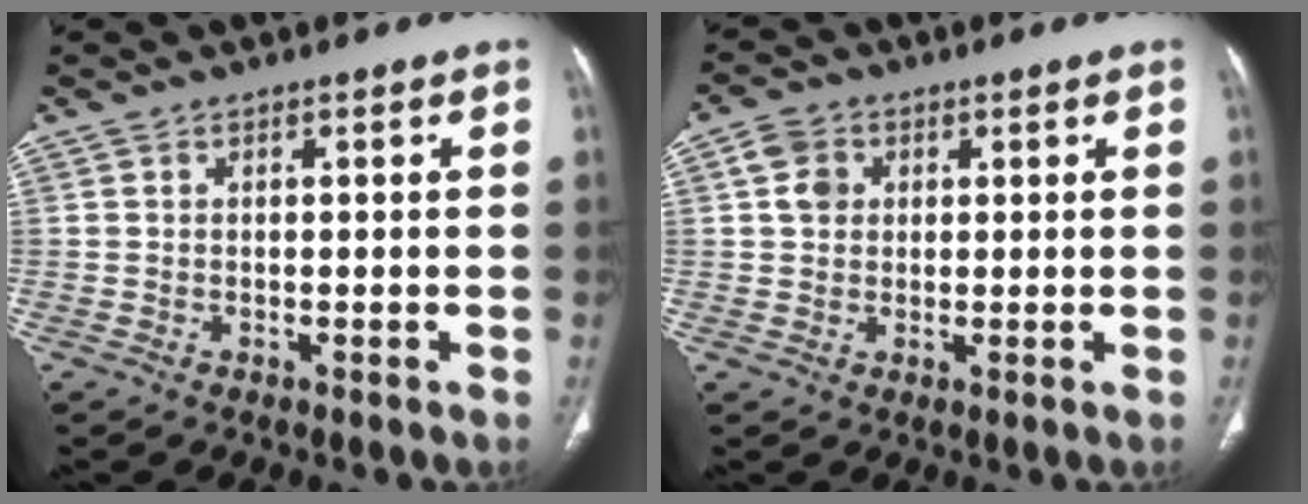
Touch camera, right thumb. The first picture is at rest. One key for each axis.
{"total": 4.5, "fx": 1.2, "fy": 3.7, "fz": 2.2, "tx": -0.028, "ty": 0.003, "tz": 0.022}